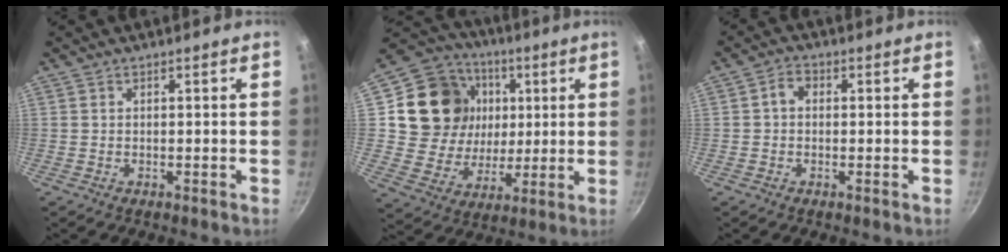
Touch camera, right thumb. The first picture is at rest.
{"total": 19.8, "force": [4.3, 17.1, 9.0], "torque": [-0.146, 0.006, 0.079]}
{"total": 2.8, "force": [0.1, 2.2, 1.7], "torque": [-0.025, 0.008, -0.005]}